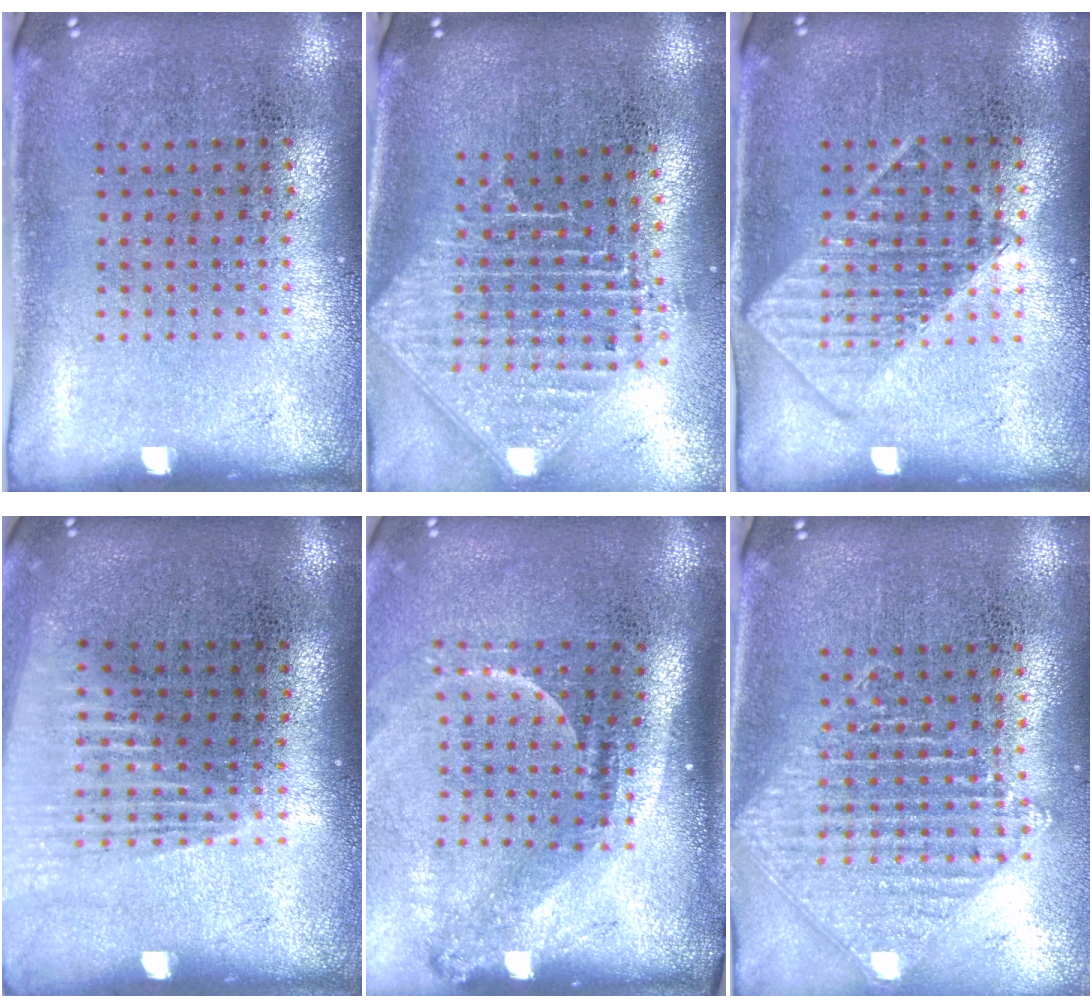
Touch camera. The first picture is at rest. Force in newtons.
{"total": 2.5, "press": 1.9, "slide": 1.7}
{"total": 1.1, "press": 1.1, "slide": 0.2}
{"total": 1.4, "press": 1.3, "slide": 0.6}
{"total": 2.2, "press": 1.5, "slide": 1.6}
{"total": 1.2, "press": 1.2, "slide": 0.2}